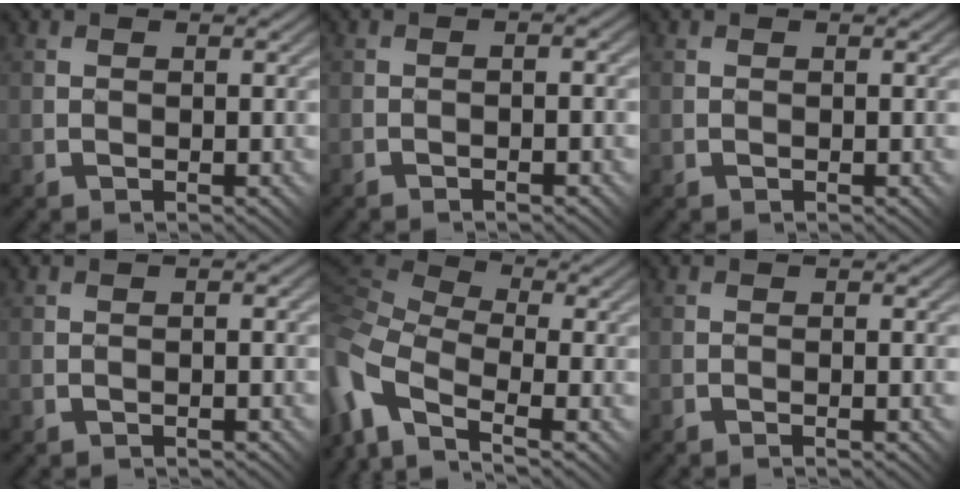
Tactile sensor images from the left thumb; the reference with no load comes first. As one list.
[{"total": 2.7, "force": [-1.4, 0.6, 2.3], "torque": [-0.028, 0.007, -0.016]}, {"total": 0.0}, {"total": 0.7, "force": [-0.6, 0.1, 0.2], "torque": [-0.003, 0.004, -0.012]}, {"total": 11.1, "force": [-5.5, 4.8, 8.4], "torque": [-0.227, -0.010, -0.101]}, {"total": 1.1, "force": [-1.0, -0.3, 0.5], "torque": [-0.008, 0.008, -0.020]}]